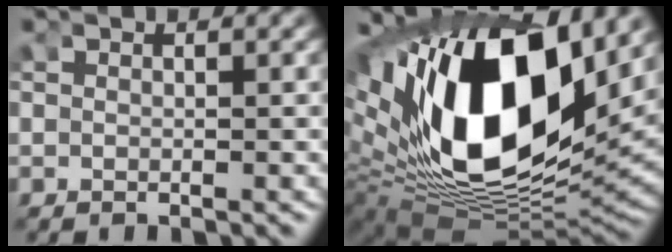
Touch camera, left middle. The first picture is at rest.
{"total": 21.7, "force": [3.0, 11.8, 18.0], "torque": [-0.310, -0.011, 0.054]}